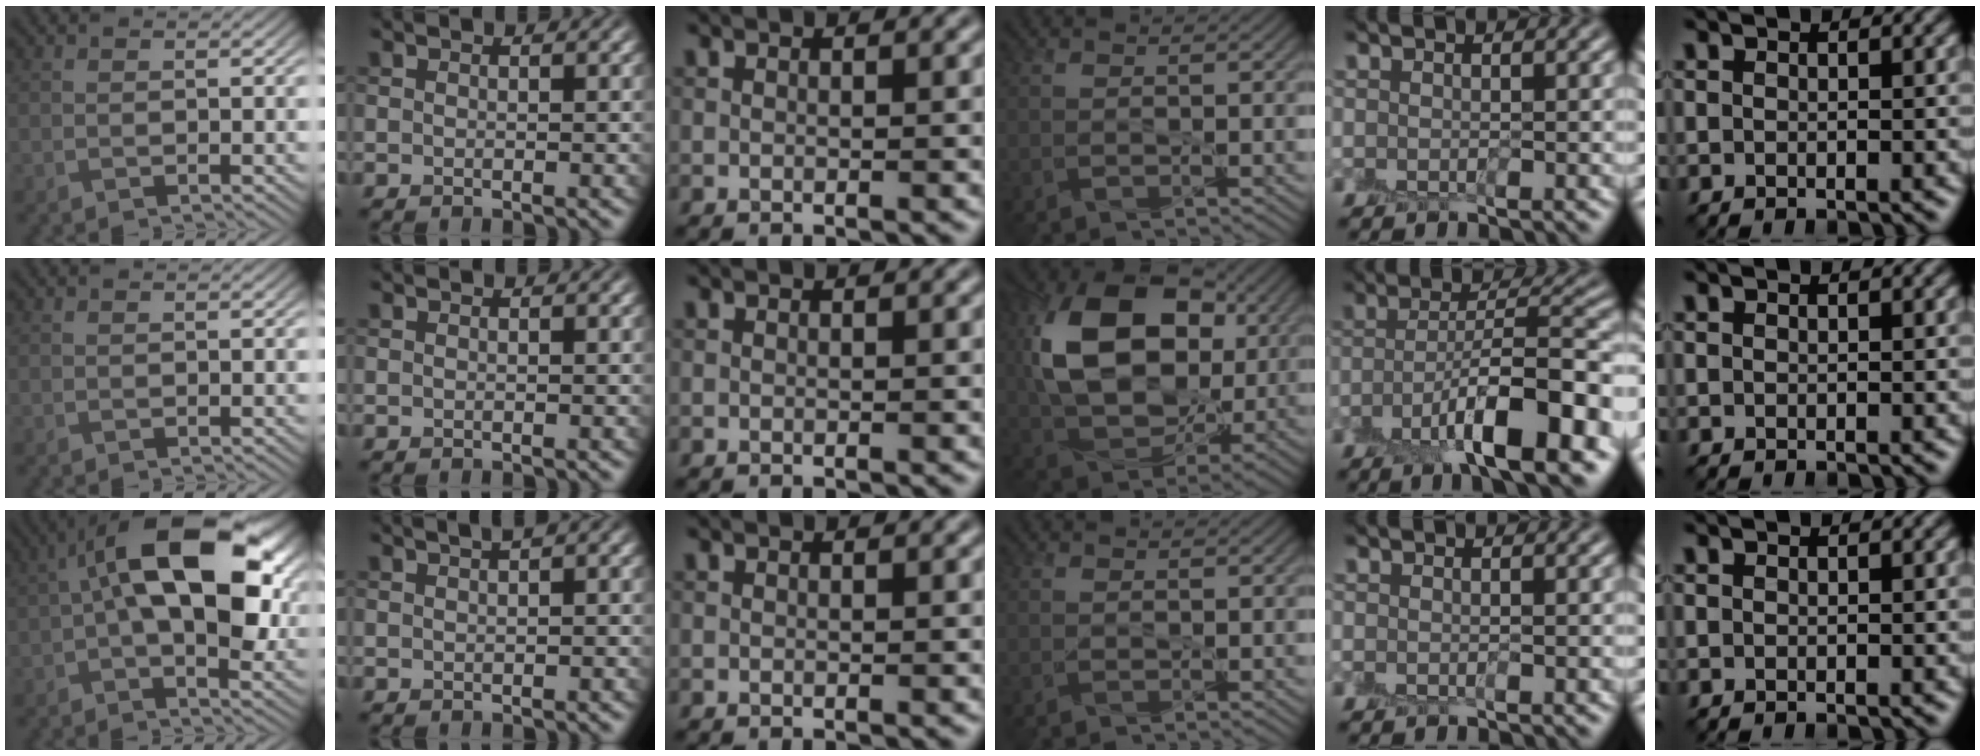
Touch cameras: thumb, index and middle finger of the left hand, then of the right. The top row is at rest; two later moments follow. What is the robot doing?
{"motion": "peel", "object": "envelope seal"}